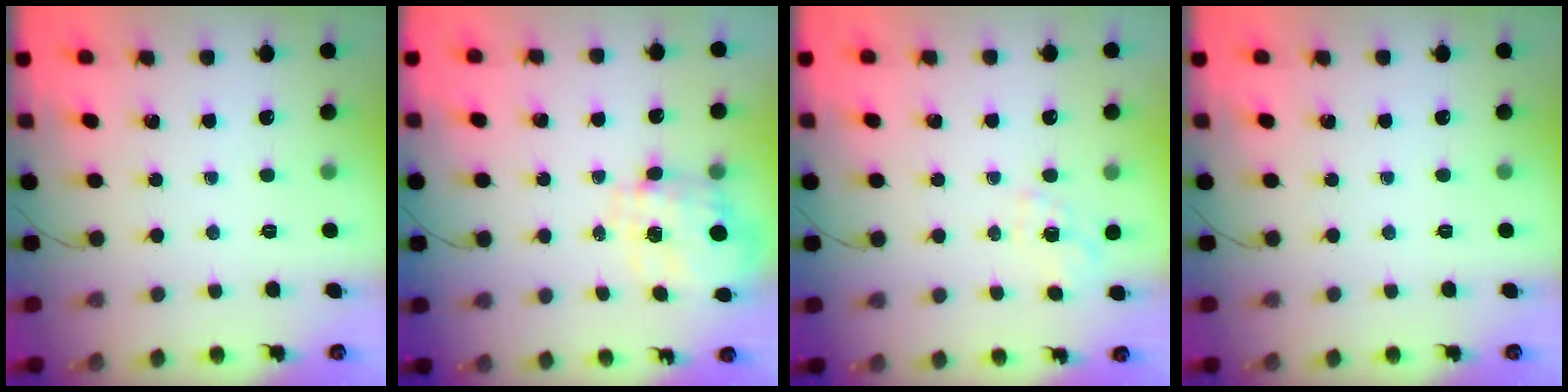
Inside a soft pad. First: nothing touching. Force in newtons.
{"total": 3.5, "press": 3.3, "slide": 1.1}
{"total": 2.1, "press": 1.7, "slide": 1.1}
{"total": 0.0}